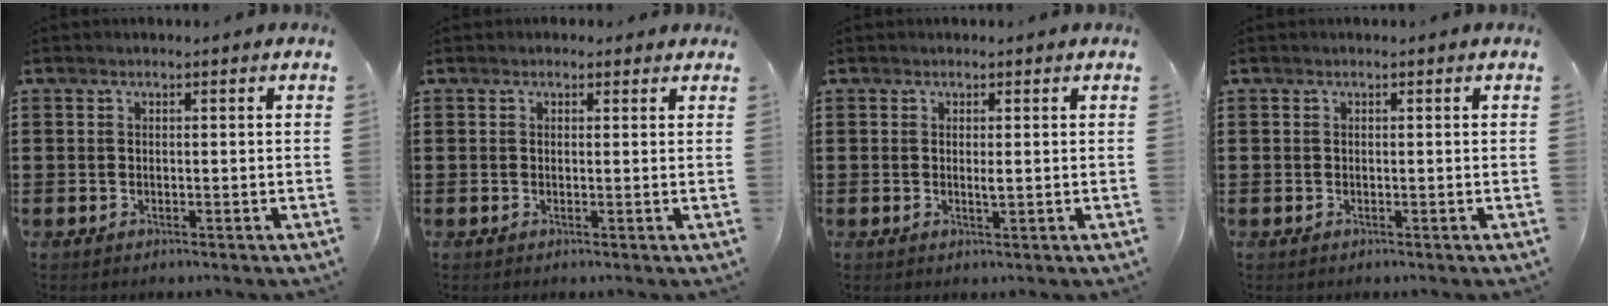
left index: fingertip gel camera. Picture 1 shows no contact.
{"total": 1.0, "force": [0.6, 0.7, 0.3], "torque": [0.000, 0.004, 0.008]}
{"total": 1.0, "force": [0.1, 0.1, 1.0], "torque": [-0.020, 0.000, 0.001]}
{"total": 0.0}